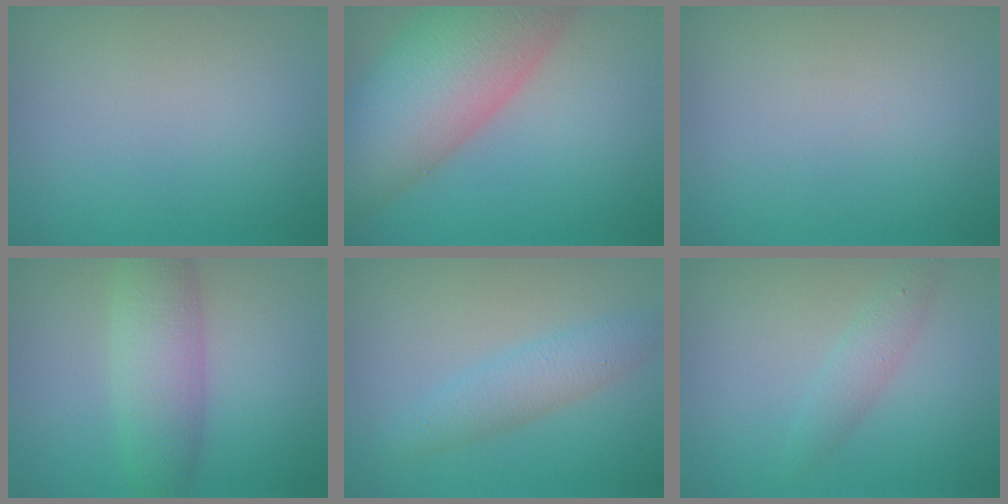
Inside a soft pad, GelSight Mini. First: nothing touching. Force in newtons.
{"total": 13.2, "press": 13.2, "slide": 0.8}
{"total": 0.0}
{"total": 5.3, "press": 5.3, "slide": 0.0}
{"total": 2.9, "press": 2.9, "slide": 0.1}
{"total": 1.8, "press": 1.8, "slide": 0.1}